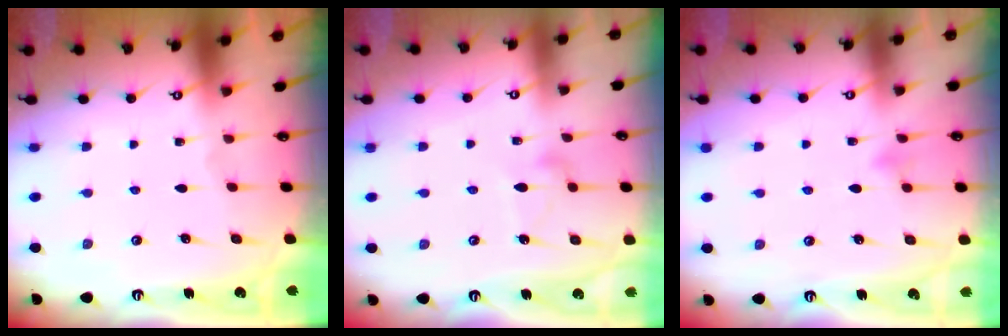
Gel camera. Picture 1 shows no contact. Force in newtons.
{"total": 8.1, "press": 8.1, "slide": 0.4}
{"total": 3.7, "press": 3.7, "slide": 0.4}